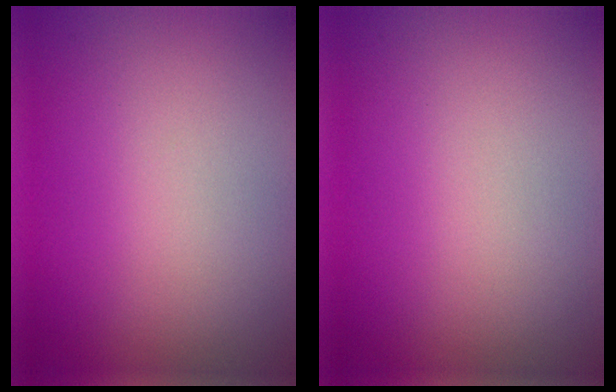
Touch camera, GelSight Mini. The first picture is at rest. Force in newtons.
{"total": 0.0}